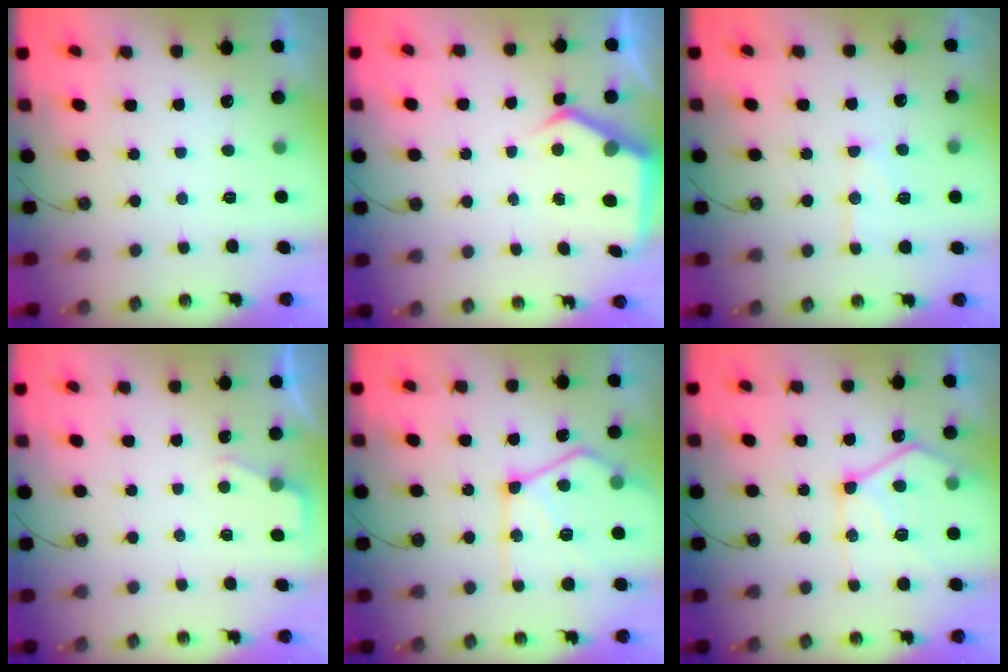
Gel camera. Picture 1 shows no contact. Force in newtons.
{"total": 6.2, "press": 6.2, "slide": 0.2}
{"total": 10.2, "press": 10.2, "slide": 0.9}
{"total": 2.4, "press": 2.4, "slide": 0.4}
{"total": 18.3, "press": 18.2, "slide": 2.0}
{"total": 14.8, "press": 14.7, "slide": 1.5}